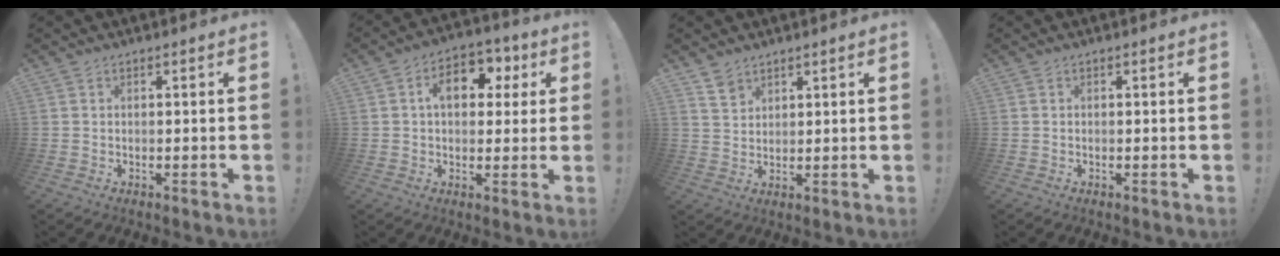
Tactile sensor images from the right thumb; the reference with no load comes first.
{"total": 10.9, "force": [2.8, 7.4, 7.5], "torque": [-0.099, 0.002, 0.047]}
{"total": 4.9, "force": [3.6, 3.0, 1.5], "torque": [-0.022, -0.020, 0.068]}
{"total": 0.0}